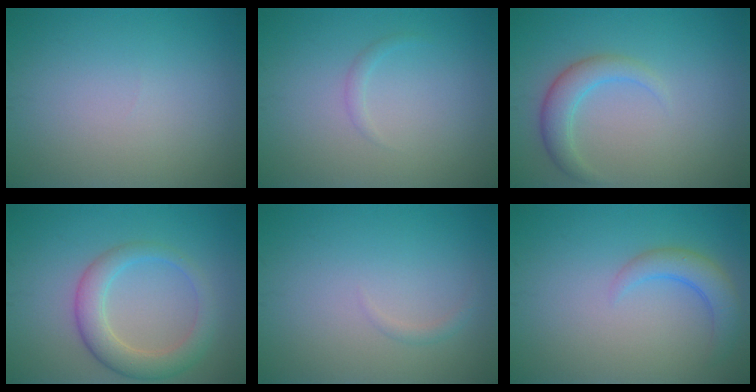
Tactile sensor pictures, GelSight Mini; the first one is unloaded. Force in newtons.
{"total": 0.7, "press": 0.7, "slide": 0.1}
{"total": 2.8, "press": 2.8, "slide": 0.2}
{"total": 4.2, "press": 4.2, "slide": 0.2}
{"total": 0.7, "press": 0.7, "slide": 0.1}
{"total": 2.8, "press": 2.8, "slide": 0.4}